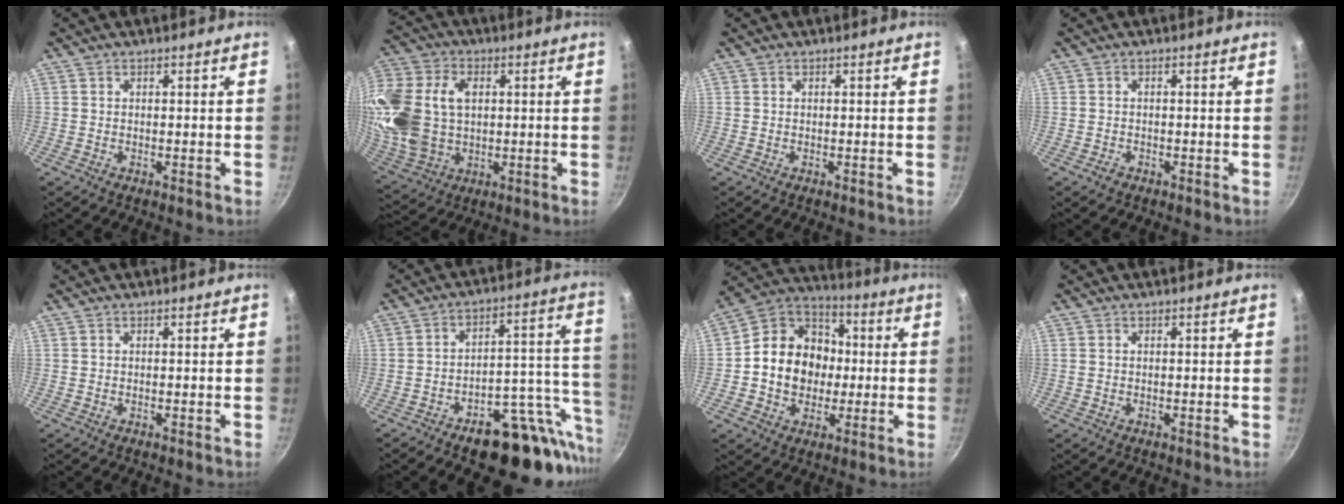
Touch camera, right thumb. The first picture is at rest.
{"total": 23.1, "force": [3.5, 16.7, 15.6], "torque": [-0.353, 0.020, 0.075]}
{"total": 0.0}
{"total": 1.3, "force": [-0.9, 0.8, 0.4], "torque": [-0.009, 0.006, -0.015]}
{"total": 0.0}
{"total": 19.8, "force": [-10.9, 9.7, 13.3], "torque": [-0.104, 0.069, -0.149]}
{"total": 16.3, "force": [-0.5, 13.7, 8.9], "torque": [-0.111, 0.030, -0.022]}
{"total": 0.0}